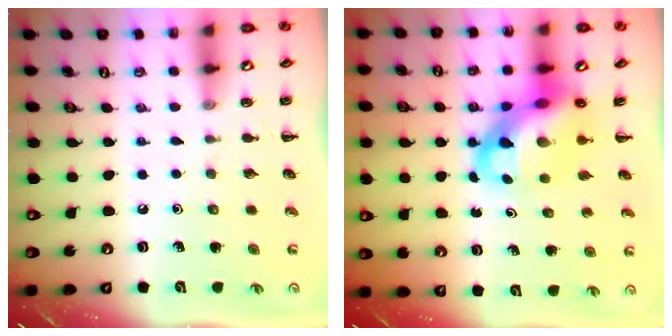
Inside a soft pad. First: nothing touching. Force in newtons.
{"total": 12.8, "press": 12.3, "slide": 3.4}